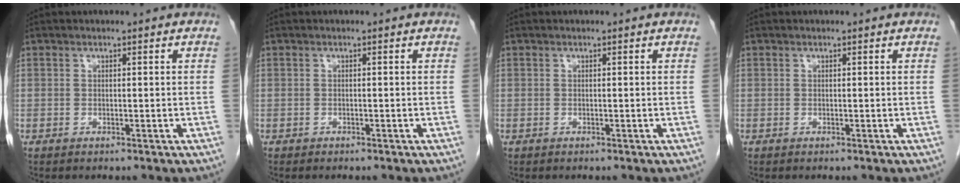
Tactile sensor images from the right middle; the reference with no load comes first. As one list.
[{"total": 0.0}, {"total": 0.0}, {"total": 0.0}]